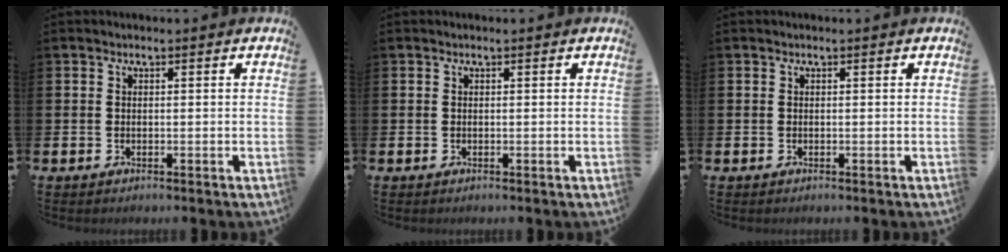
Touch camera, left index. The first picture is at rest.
{"total": 0.0}
{"total": 0.0}